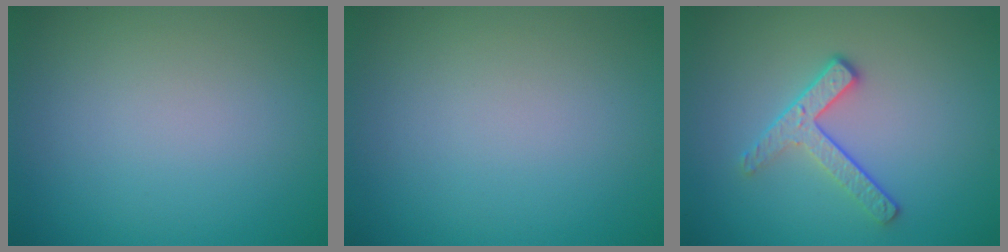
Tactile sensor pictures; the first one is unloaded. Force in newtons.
{"total": 0.0}
{"total": 2.9, "press": 2.4, "slide": 1.6}